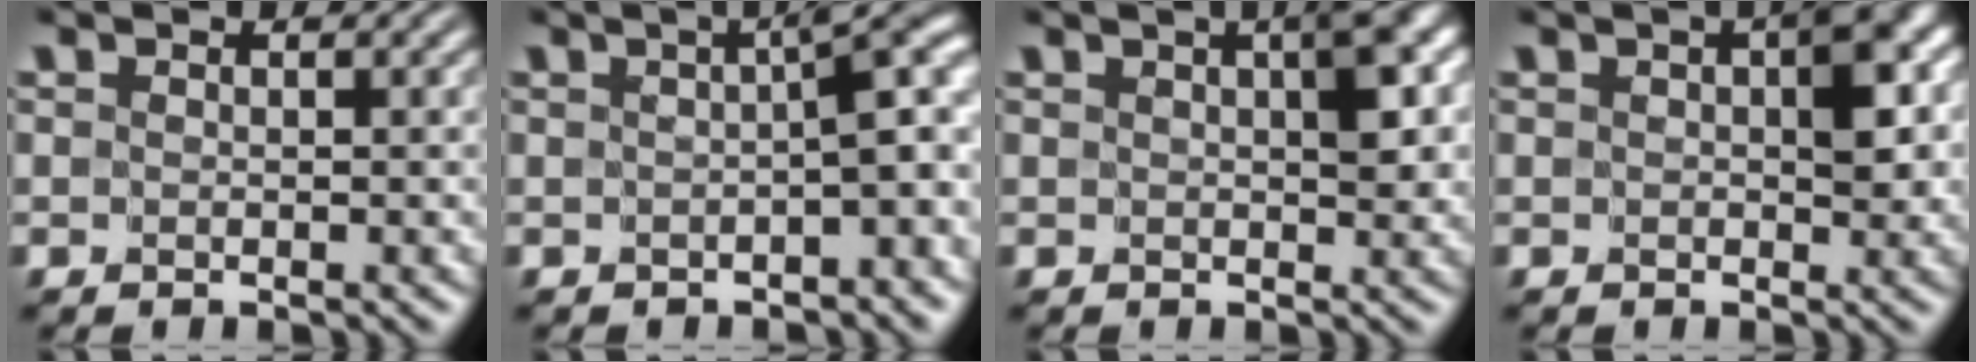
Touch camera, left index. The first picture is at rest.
{"total": 4.7, "force": [-0.1, 0.9, 4.7], "torque": [-0.047, 0.012, -0.003]}
{"total": 3.5, "force": [1.1, 1.1, 3.1], "torque": [-0.038, 0.008, 0.013]}
{"total": 4.0, "force": [0.6, 2.0, 3.4], "torque": [-0.037, 0.005, 0.001]}